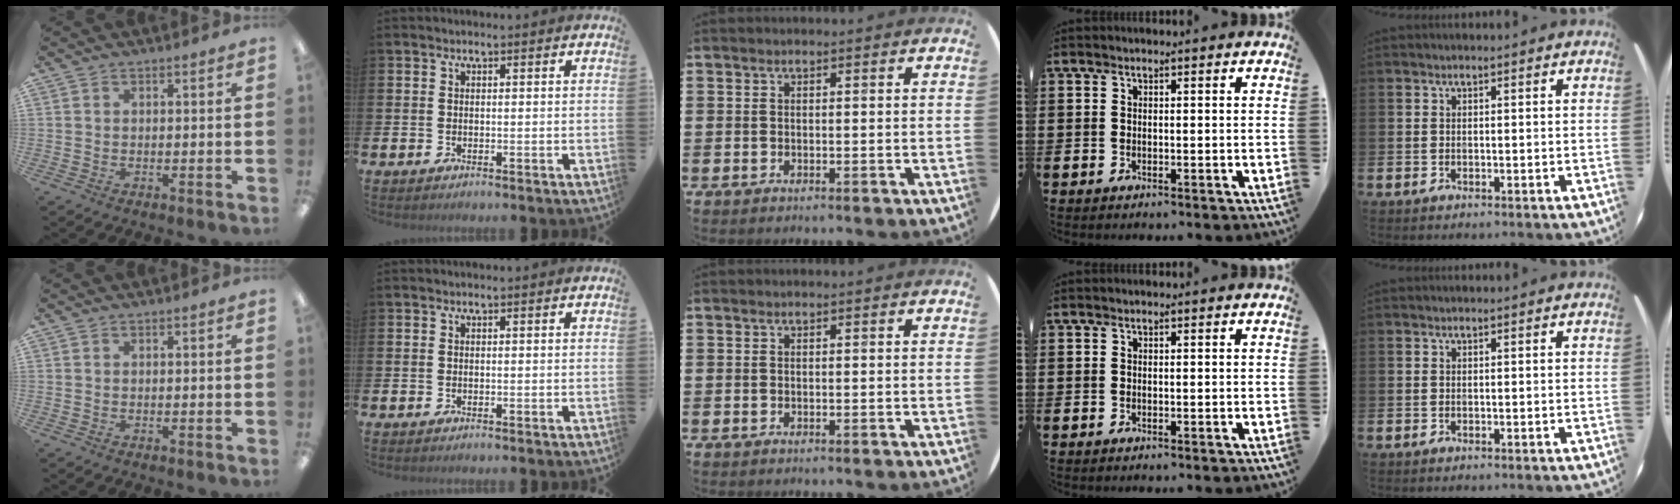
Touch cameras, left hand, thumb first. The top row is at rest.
{}